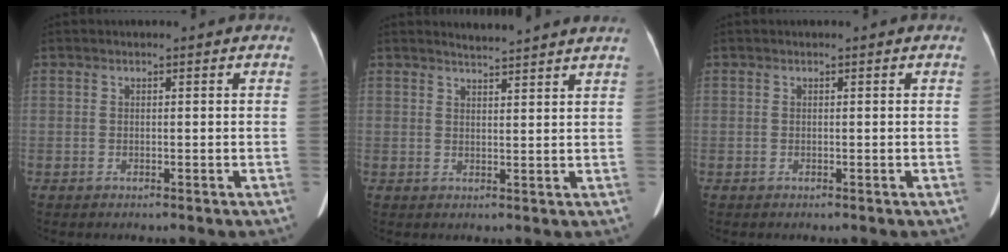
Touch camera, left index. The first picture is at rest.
{"total": 5.5, "force": [5.3, -0.9, 1.3], "torque": [-0.023, 0.005, 0.060]}
{"total": 0.0}